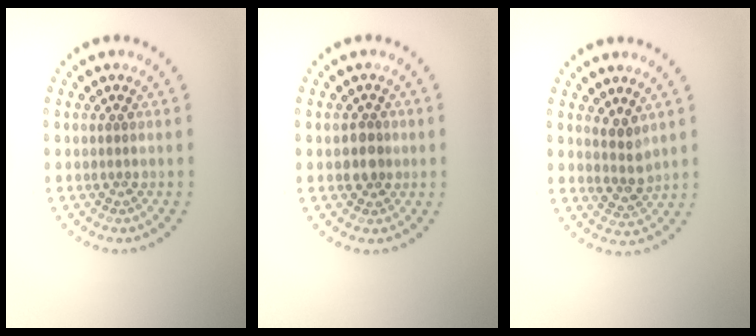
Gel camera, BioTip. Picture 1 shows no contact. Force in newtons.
{"total": 1.9, "press": 1.7, "slide": 0.8}
{"total": 2.1, "press": 1.7, "slide": 1.2}